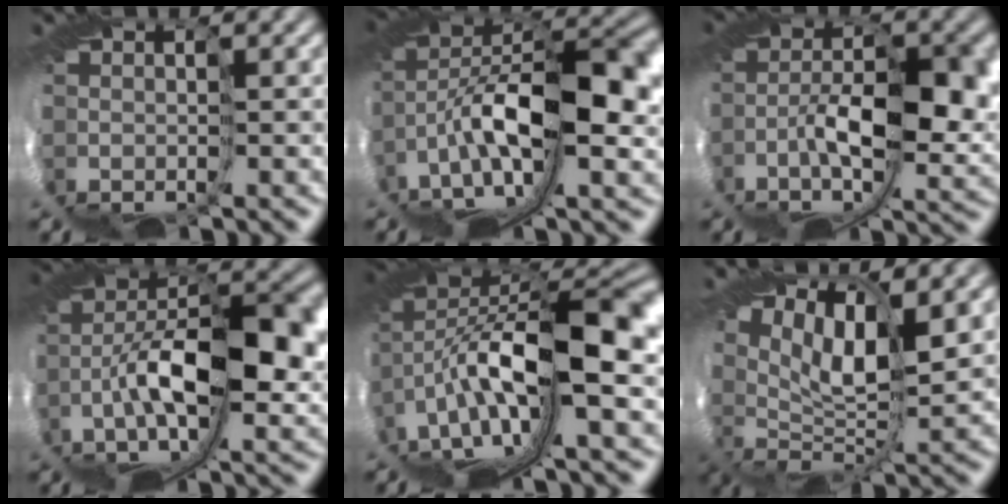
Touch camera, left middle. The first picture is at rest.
{"total": 10.1, "force": [0.4, 4.1, 9.2], "torque": [-0.187, 0.019, 0.002]}
{"total": 6.6, "force": [-0.8, 2.7, 6.0], "torque": [-0.140, -0.006, -0.013]}
{"total": 8.1, "force": [0.3, 3.5, 7.3], "torque": [-0.146, 0.004, -0.003]}
{"total": 12.5, "force": [1.6, 4.7, 11.5], "torque": [-0.224, -0.005, 0.041]}
{"total": 4.5, "force": [4.3, -1.1, 0.8], "torque": [-0.028, -0.007, 0.075]}